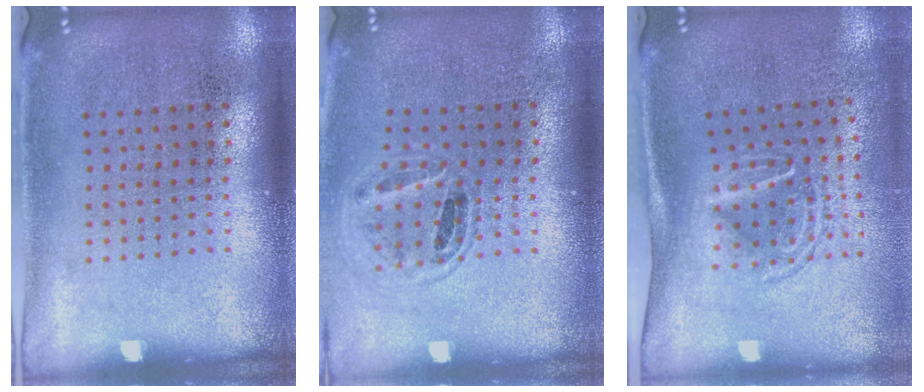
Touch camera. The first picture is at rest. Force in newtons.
{"total": 1.0, "press": 1.0, "slide": 0.1}
{"total": 1.7, "press": 1.2, "slide": 1.2}